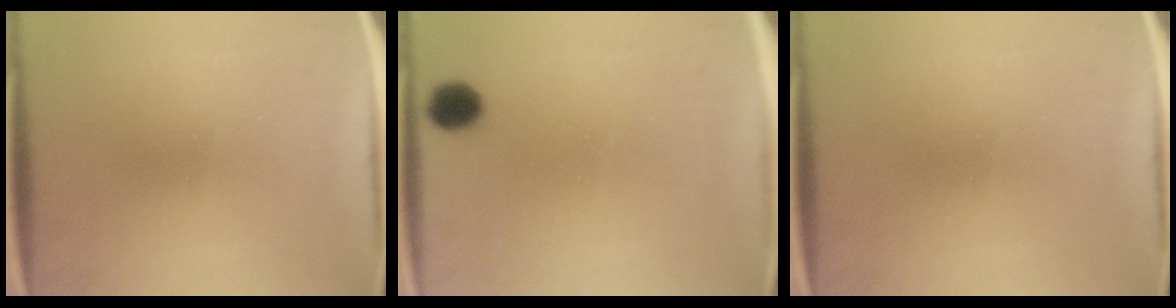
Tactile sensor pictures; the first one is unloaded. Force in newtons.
{"total": 2.3}
{"total": 0.0}